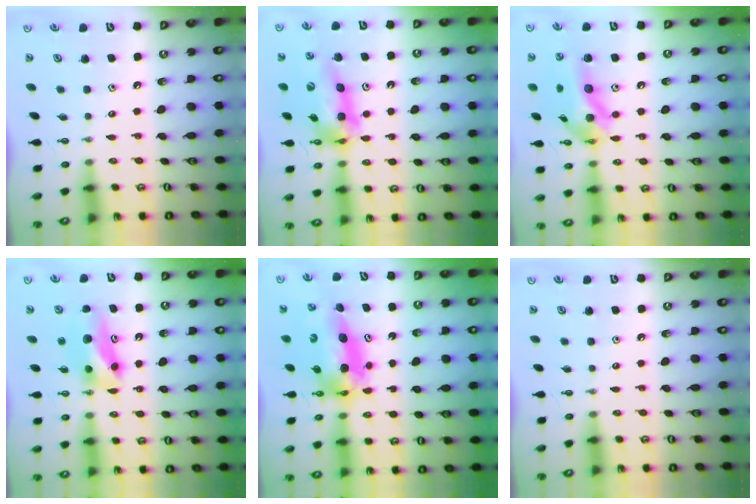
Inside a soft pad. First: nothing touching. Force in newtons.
{"total": 15.7, "press": 15.6, "slide": 1.4}
{"total": 15.6, "press": 15.5, "slide": 1.7}
{"total": 8.1, "press": 7.6, "slide": 2.9}
{"total": 9.8, "press": 9.8, "slide": 1.0}
{"total": 0.0}